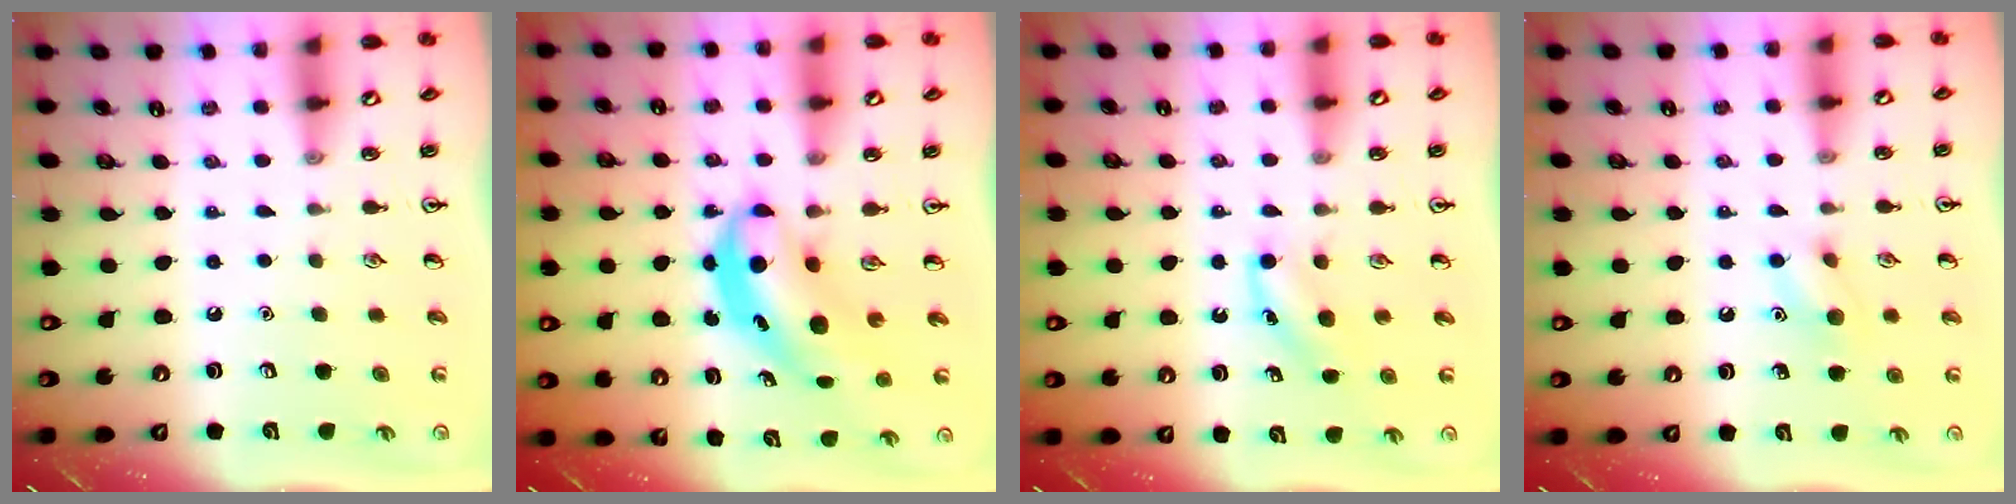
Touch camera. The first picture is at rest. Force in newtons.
{"total": 5.4, "press": 5.3, "slide": 0.8}
{"total": 3.7, "press": 3.5, "slide": 1.2}
{"total": 7.8, "press": 7.7, "slide": 1.2}